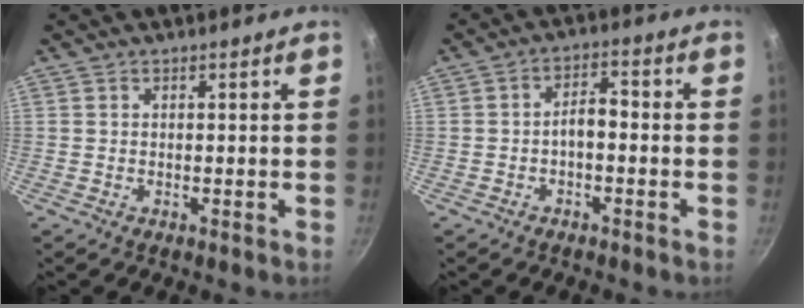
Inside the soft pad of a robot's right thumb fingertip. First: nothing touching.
{"total": 3.9, "force": [-1.3, 1.9, 3.1], "torque": [-0.042, 0.025, -0.025]}